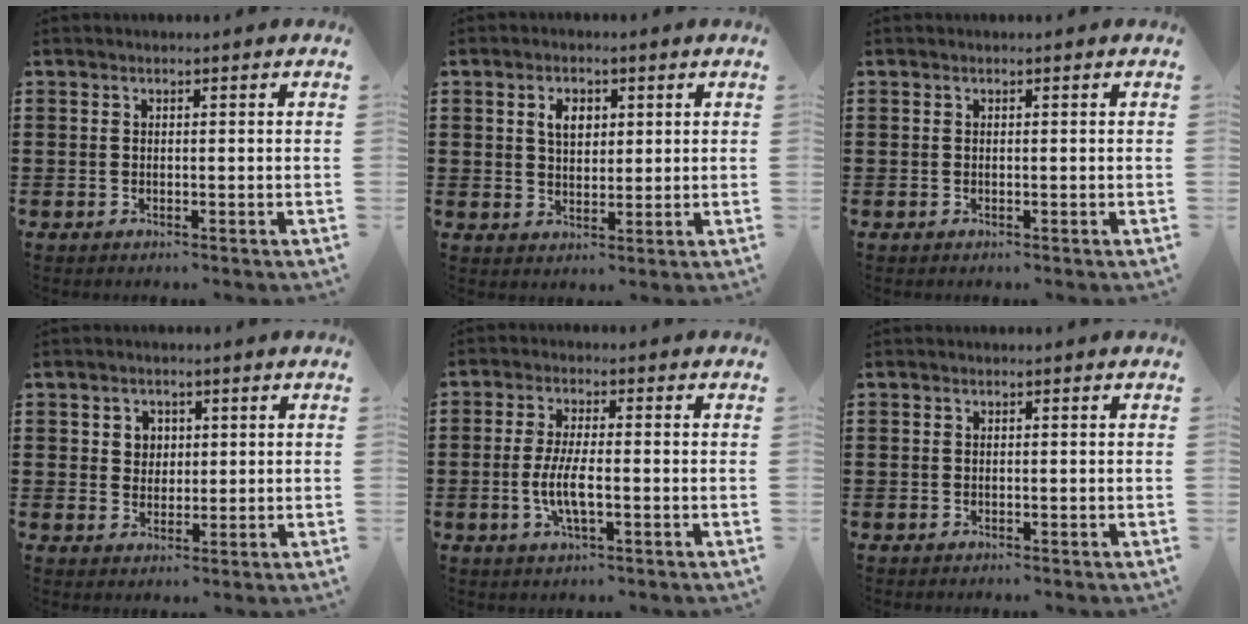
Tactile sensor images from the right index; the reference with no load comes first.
{"total": 3.6, "force": [1.2, 2.4, 2.4], "torque": [-0.048, 0.008, 0.018]}
{"total": 0.0}
{"total": 2.7, "force": [1.0, 2.5, 0.6], "torque": [-0.021, 0.011, 0.017]}
{"total": 5.4, "force": [-1.4, 1.4, 5.1], "torque": [-0.113, -0.005, -0.033]}
{"total": 0.0}